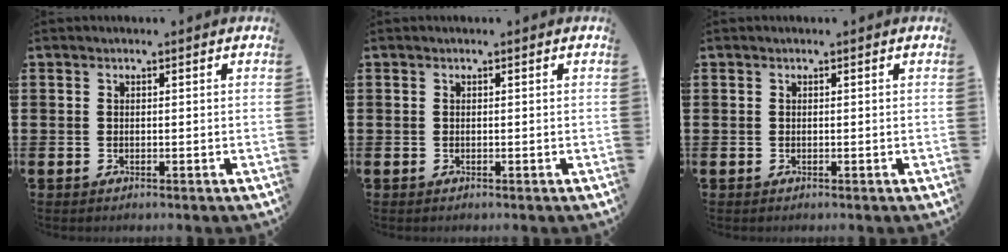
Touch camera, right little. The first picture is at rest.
{"total": 0.0}
{"total": 0.0}